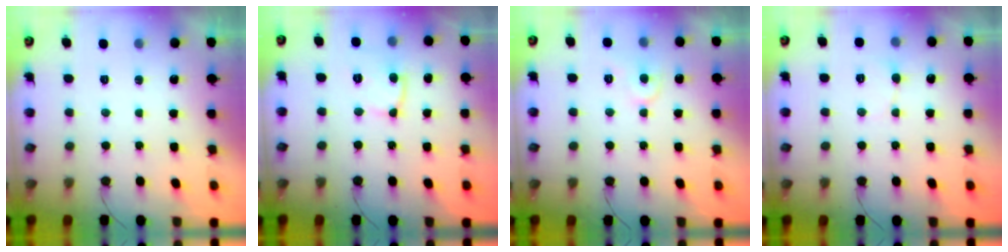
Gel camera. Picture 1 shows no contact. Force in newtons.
{"total": 9.3, "press": 9.2, "slide": 1.2}
{"total": 5.5, "press": 5.5, "slide": 0.6}
{"total": 3.9, "press": 3.8, "slide": 0.4}